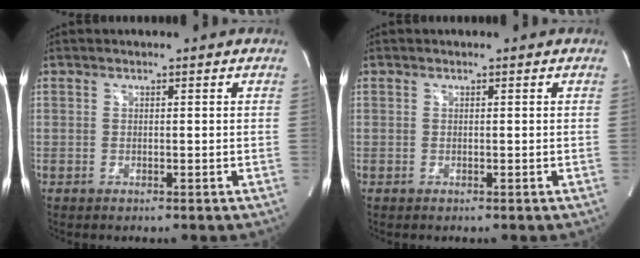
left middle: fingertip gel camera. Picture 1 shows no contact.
{"total": 0.0}